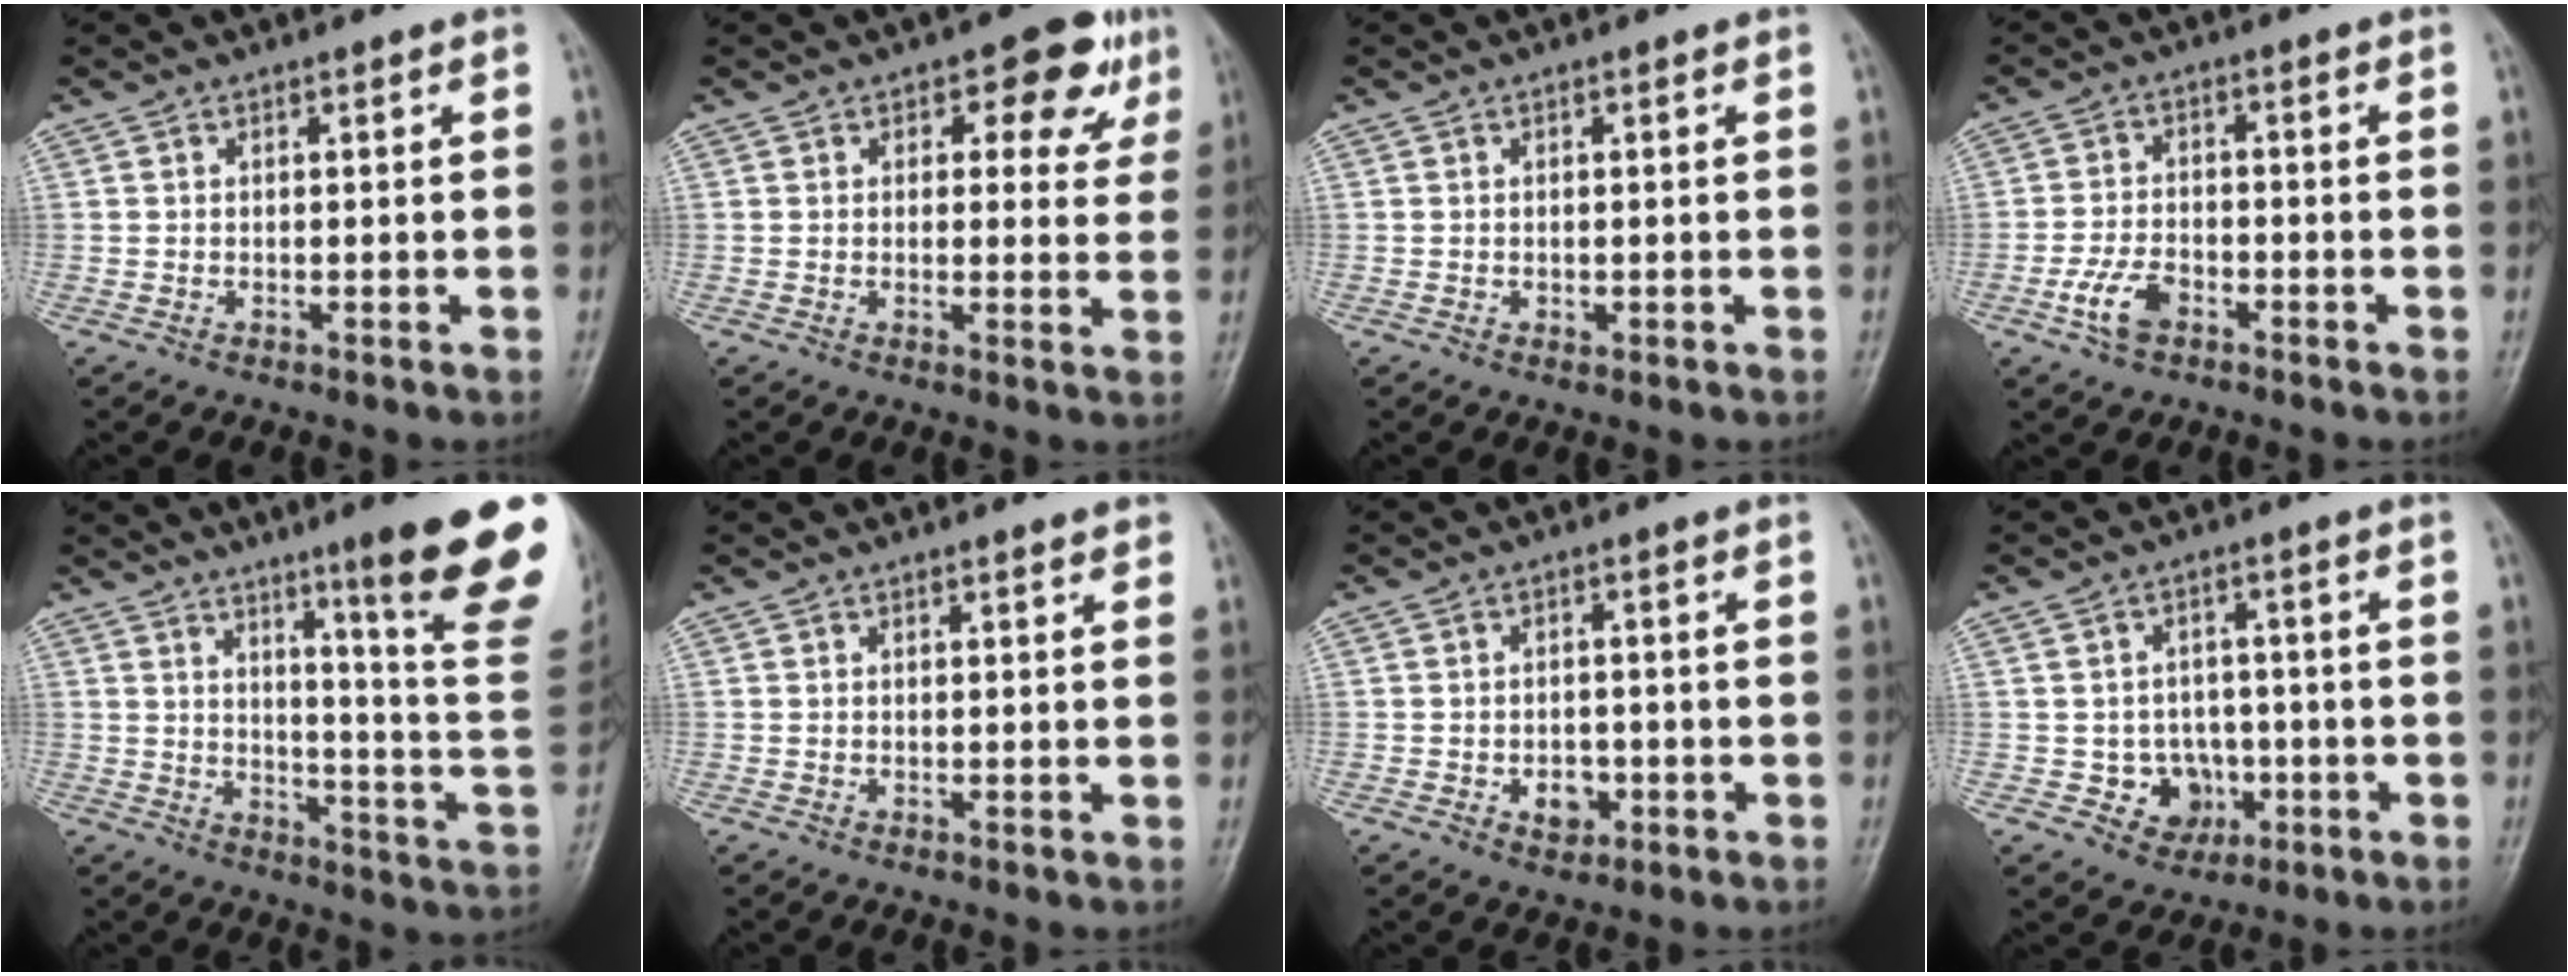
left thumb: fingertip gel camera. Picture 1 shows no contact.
{"total": 8.0, "force": [3.8, 4.6, 5.4], "torque": [-0.021, -0.009, 0.039]}
{"total": 0.6, "force": [-0.1, 0.5, 0.4], "torque": [-0.003, 0.000, -0.001]}
{"total": 5.7, "force": [-2.9, 3.3, 3.7], "torque": [-0.074, 0.014, -0.056]}
{"total": 21.3, "force": [12.3, 1.3, 17.4], "torque": [-0.204, -0.075, 0.167]}
{"total": 1.4, "force": [1.0, 0.3, 0.9], "torque": [-0.010, -0.002, 0.010]}
{"total": 4.1, "force": [-1.3, 3.0, 2.4], "torque": [-0.017, 0.007, -0.016]}
{"total": 6.5, "force": [-1.6, 5.8, 2.2], "torque": [0.007, 0.016, -0.017]}